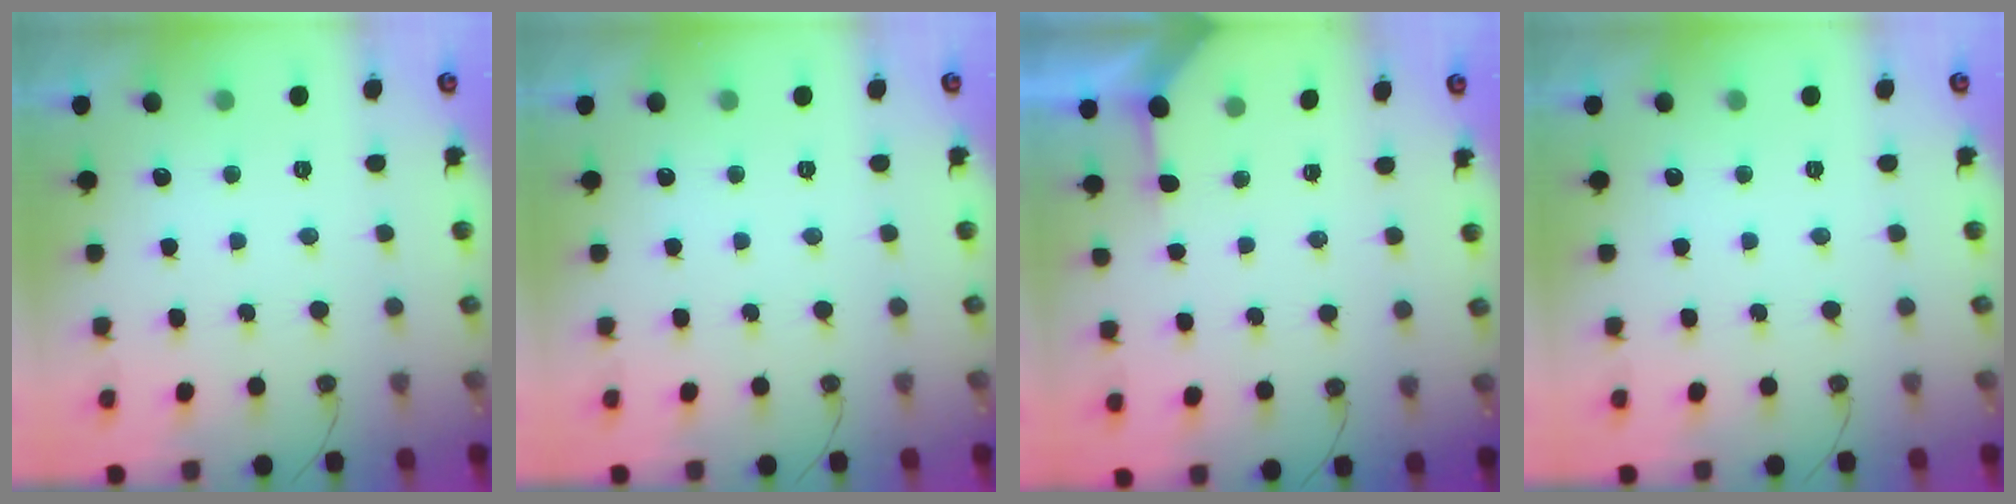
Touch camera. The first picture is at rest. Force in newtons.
{"total": 0.0}
{"total": 2.2, "press": 2.2, "slide": 0.3}
{"total": 0.0}